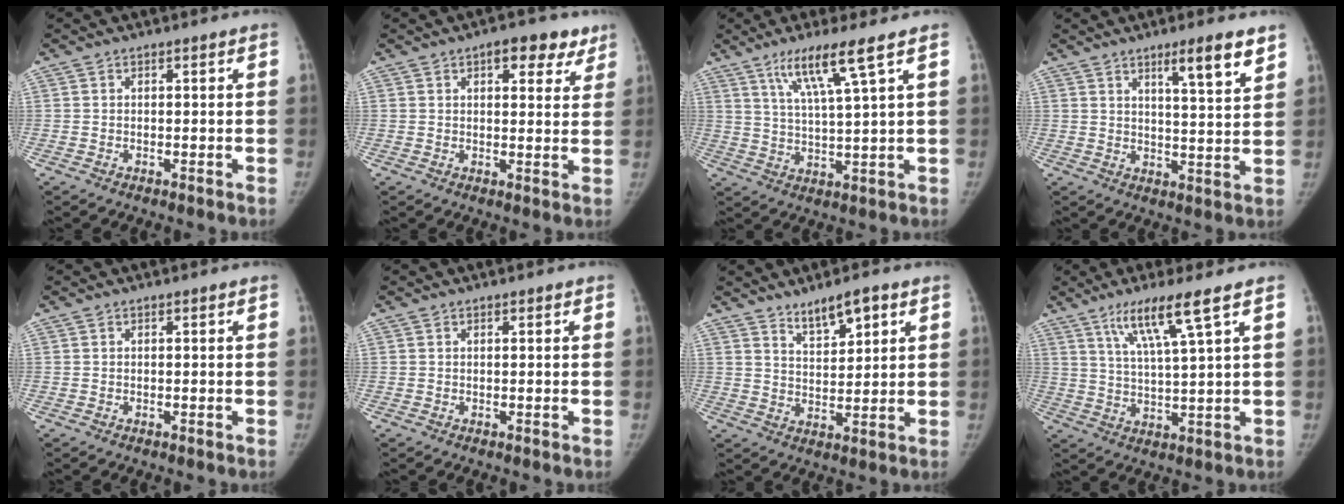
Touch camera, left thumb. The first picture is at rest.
{"total": 7.9, "force": [4.5, 4.0, 5.0], "torque": [-0.027, -0.013, 0.053]}
{"total": 9.0, "force": [5.1, -0.4, 7.4], "torque": [-0.142, -0.024, 0.104]}
{"total": 8.4, "force": [5.3, 1.0, 6.4], "torque": [-0.090, -0.034, 0.081]}
{"total": 0.0}
{"total": 0.0}
{"total": 6.3, "force": [4.2, 1.9, 4.3], "torque": [-0.061, -0.028, 0.075]}
{"total": 9.2, "force": [5.2, -0.3, 7.6], "torque": [-0.145, -0.023, 0.104]}